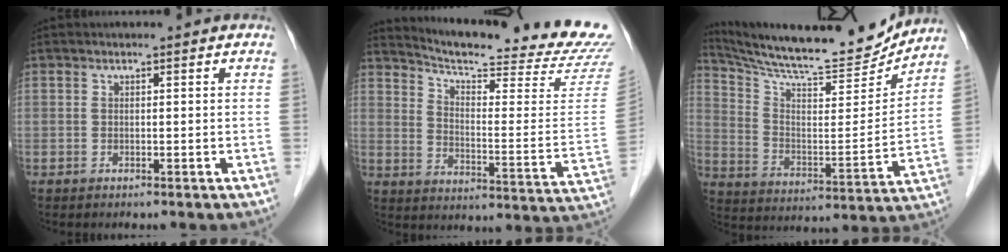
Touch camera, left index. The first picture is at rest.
{"total": 24.1, "force": [22.8, -0.4, 7.8], "torque": [-0.123, -0.116, 0.285]}
{"total": 19.2, "force": [18.2, 1.2, 5.8], "torque": [-0.116, -0.043, 0.281]}